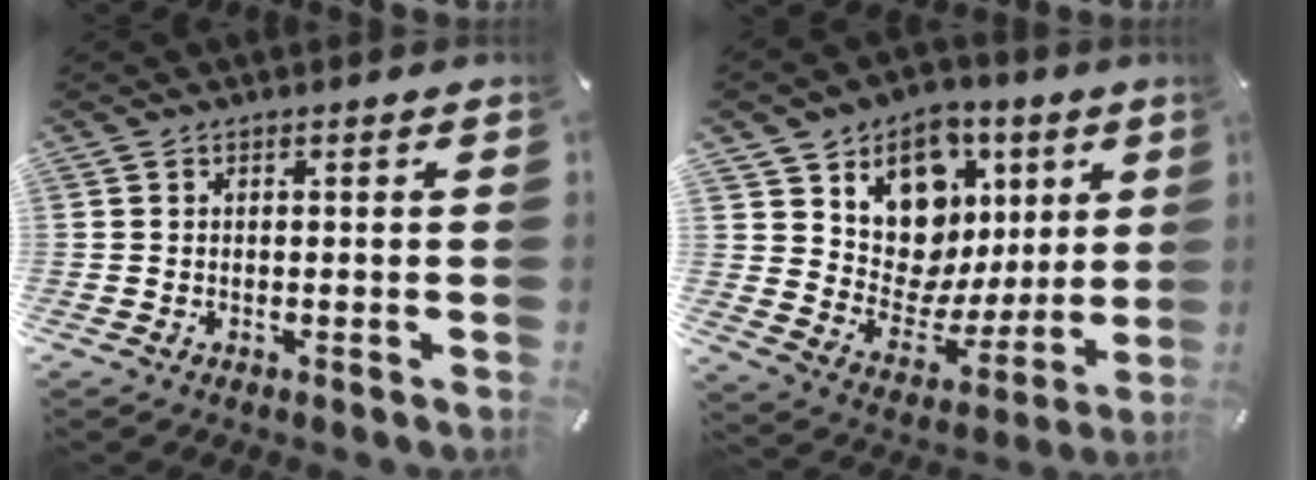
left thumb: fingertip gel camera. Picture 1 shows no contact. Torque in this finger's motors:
{"motor_torque": [1.34, 1.37, 0.37, -0.34, 0.37]}